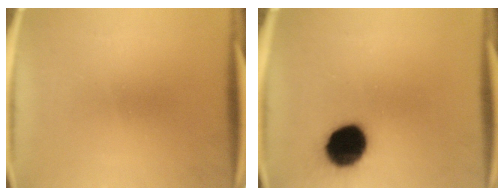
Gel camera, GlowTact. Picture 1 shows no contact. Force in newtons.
{"total": 14.1}